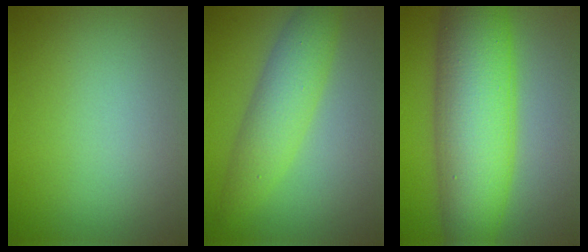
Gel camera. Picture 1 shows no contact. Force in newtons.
{"total": 4.3, "press": 4.3, "slide": 0.1}
{"total": 10.4, "press": 10.4, "slide": 0.1}